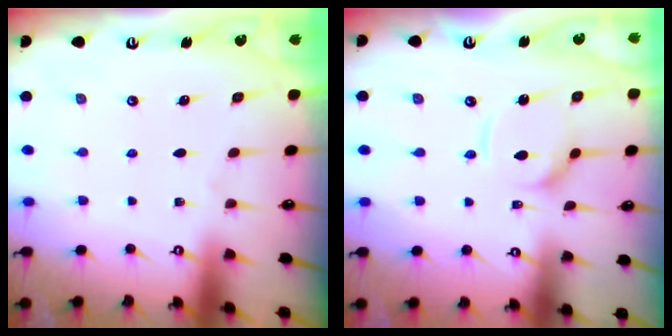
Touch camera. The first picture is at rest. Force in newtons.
{"total": 6.0, "press": 6.0, "slide": 0.3}